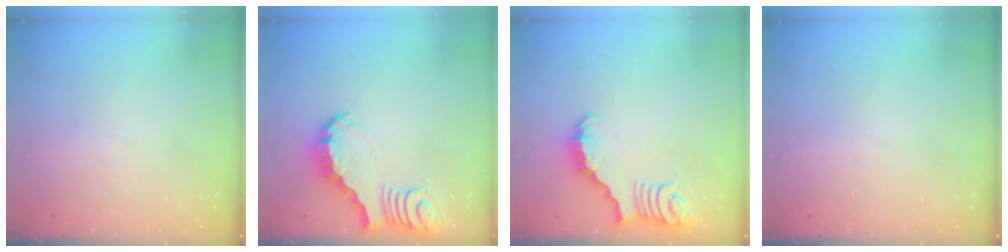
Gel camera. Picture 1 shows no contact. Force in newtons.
{"total": 3.7, "press": 3.7, "slide": 0.6}
{"total": 2.7, "press": 2.7, "slide": 0.5}
{"total": 0.0}